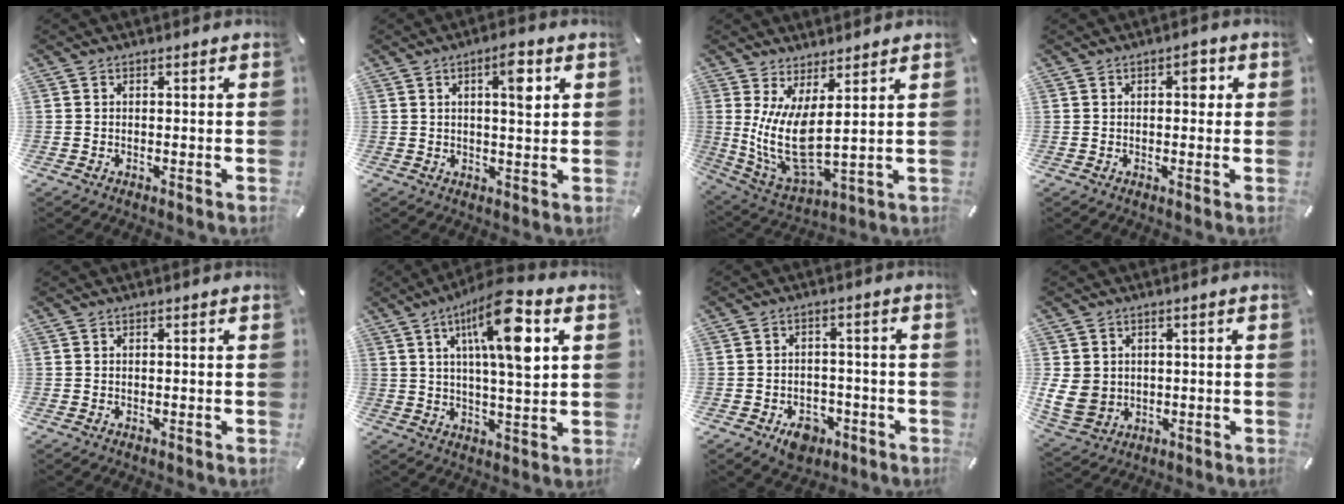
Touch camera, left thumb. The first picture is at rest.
{"total": 6.3, "force": [2.3, 1.8, 5.6], "torque": [-0.082, -0.008, 0.031]}
{"total": 11.7, "force": [2.8, 4.5, 10.4], "torque": [-0.235, -0.032, 0.058]}
{"total": 3.2, "force": [0.7, 1.9, 2.5], "torque": [-0.020, -0.003, 0.002]}
{"total": 0.0}
{"total": 15.7, "force": [6.3, 4.2, 13.7], "torque": [-0.239, -0.011, 0.096]}
{"total": 6.6, "force": [-3.5, 4.7, 3.1], "torque": [-0.045, 0.018, -0.061]}
{"total": 7.3, "force": [0.5, 6.6, 3.0], "torque": [-0.073, -0.001, 0.012]}